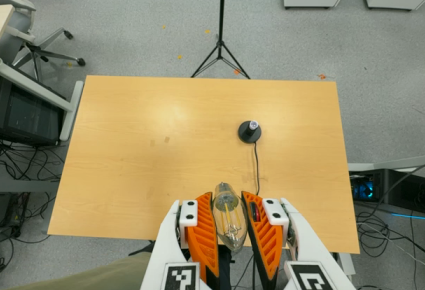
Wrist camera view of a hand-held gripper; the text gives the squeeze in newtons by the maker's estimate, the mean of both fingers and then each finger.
{"total": 20.6, "left": 22.4, "right": 18.8}